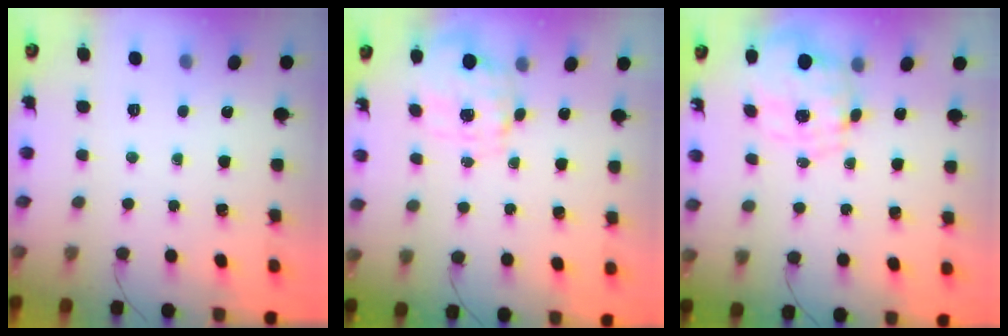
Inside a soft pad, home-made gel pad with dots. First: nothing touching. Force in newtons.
{"total": 3.6, "press": 3.6, "slide": 0.7}
{"total": 2.8, "press": 2.6, "slide": 1.0}